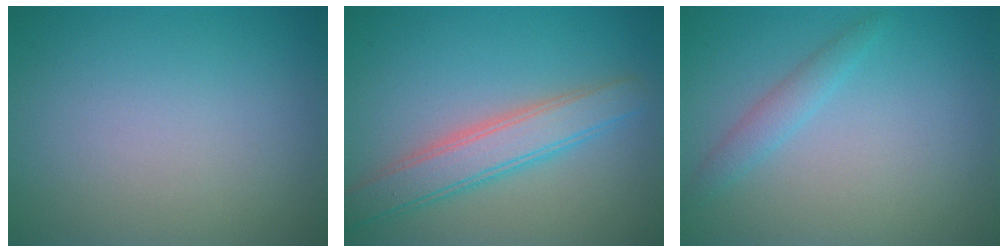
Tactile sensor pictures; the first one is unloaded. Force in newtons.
{"total": 4.3, "press": 4.3, "slide": 0.1}
{"total": 1.6, "press": 1.6, "slide": 0.0}